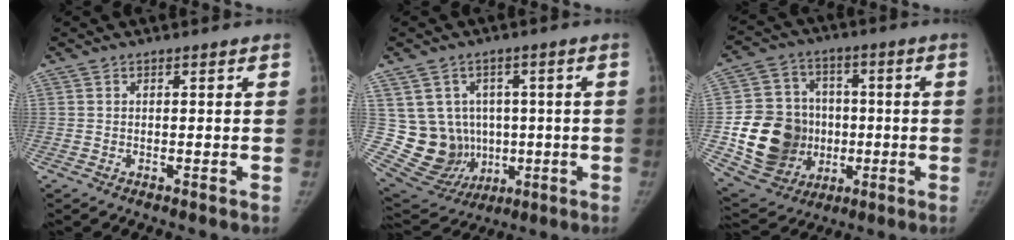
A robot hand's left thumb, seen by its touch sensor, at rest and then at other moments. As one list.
[{"total": 13.5, "force": [0.4, 12.4, 5.4], "torque": [-0.060, 0.012, 0.043]}, {"total": 19.4, "force": [-2.4, 16.1, 10.5], "torque": [-0.160, 0.019, -0.021]}]